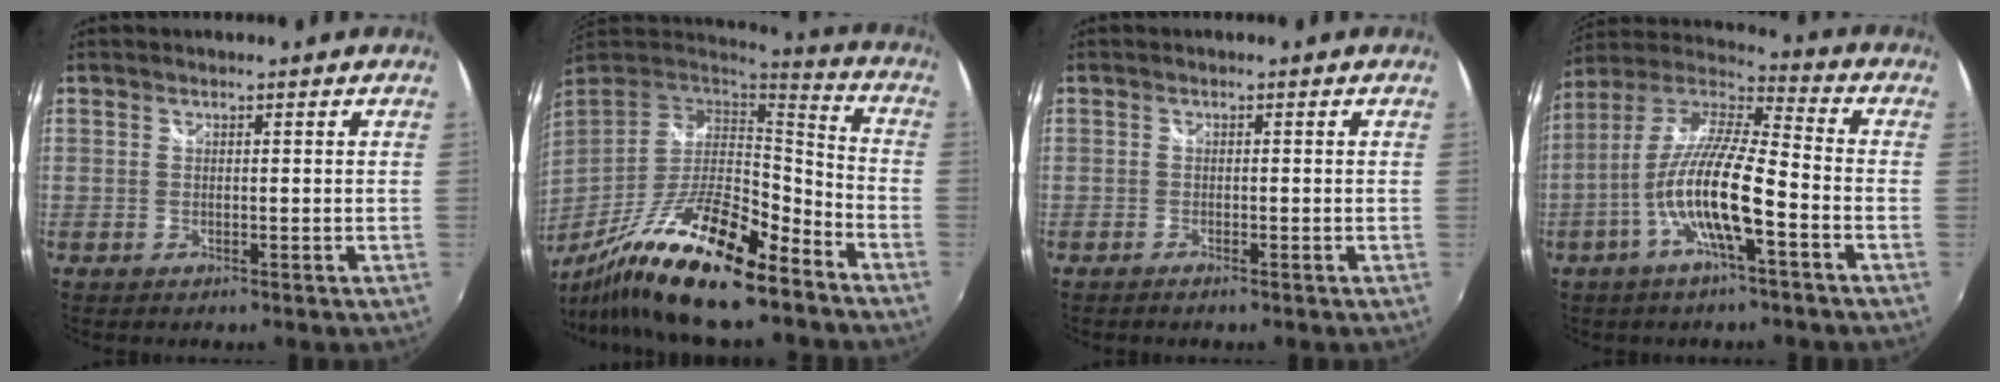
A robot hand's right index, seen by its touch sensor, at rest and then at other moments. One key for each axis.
{"total": 21.1, "fx": -14.3, "fy": 4.4, "fz": 14.9, "tx": -0.283, "ty": -0.028, "tz": -0.256}
{"total": 0.9, "fx": -0.8, "fy": 0.2, "fz": 0.4, "tx": -0.010, "ty": -0.002, "tz": -0.018}
{"total": 14.5, "fx": -5.3, "fy": 2.3, "fz": 13.3, "tx": -0.253, "ty": -0.005, "tz": -0.105}